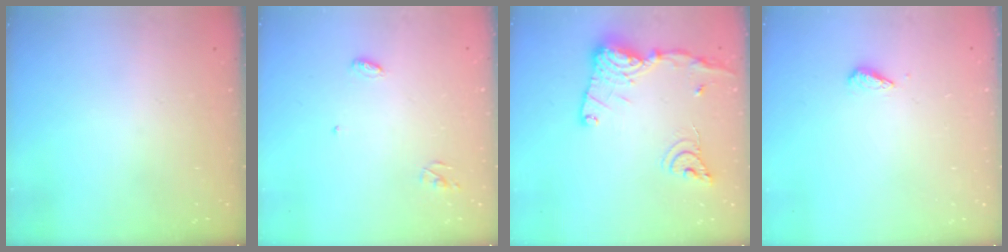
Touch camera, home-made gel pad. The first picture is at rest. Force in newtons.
{"total": 3.5, "press": 3.5, "slide": 0.2}
{"total": 17.9, "press": 17.8, "slide": 1.6}
{"total": 3.0, "press": 2.9, "slide": 0.6}